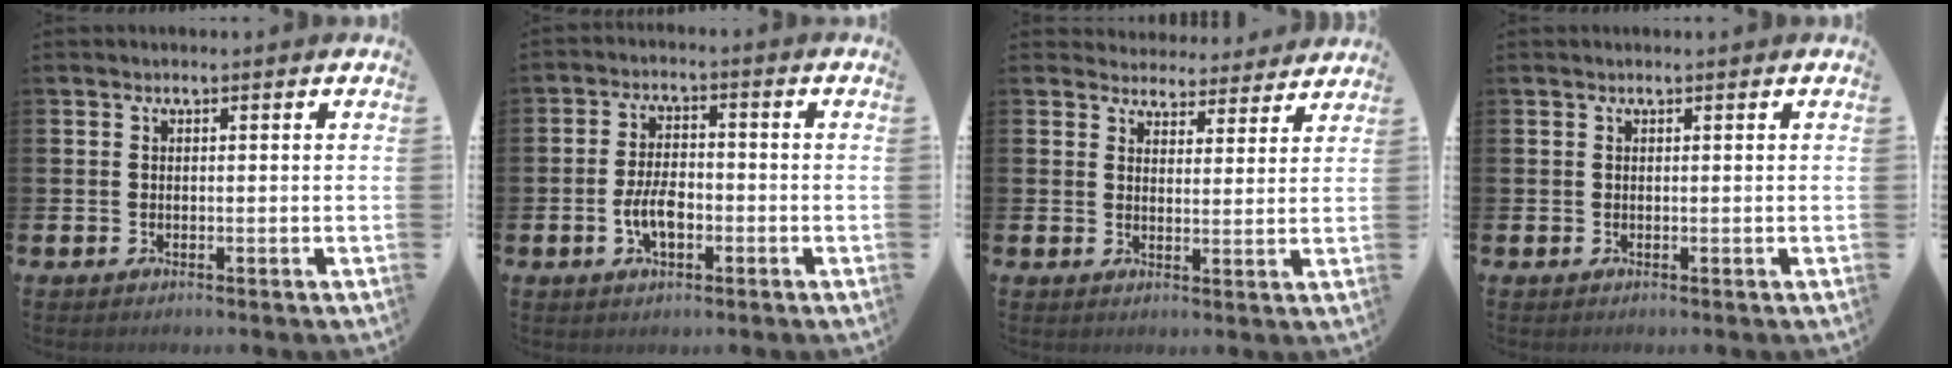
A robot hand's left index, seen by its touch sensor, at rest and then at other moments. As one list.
[{"total": 4.8, "force": [-1.4, 2.5, 3.8], "torque": [-0.063, 0.002, -0.029]}, {"total": 4.2, "force": [4.0, 1.2, -0.3], "torque": [-0.010, -0.031, 0.070]}, {"total": 0.0}]